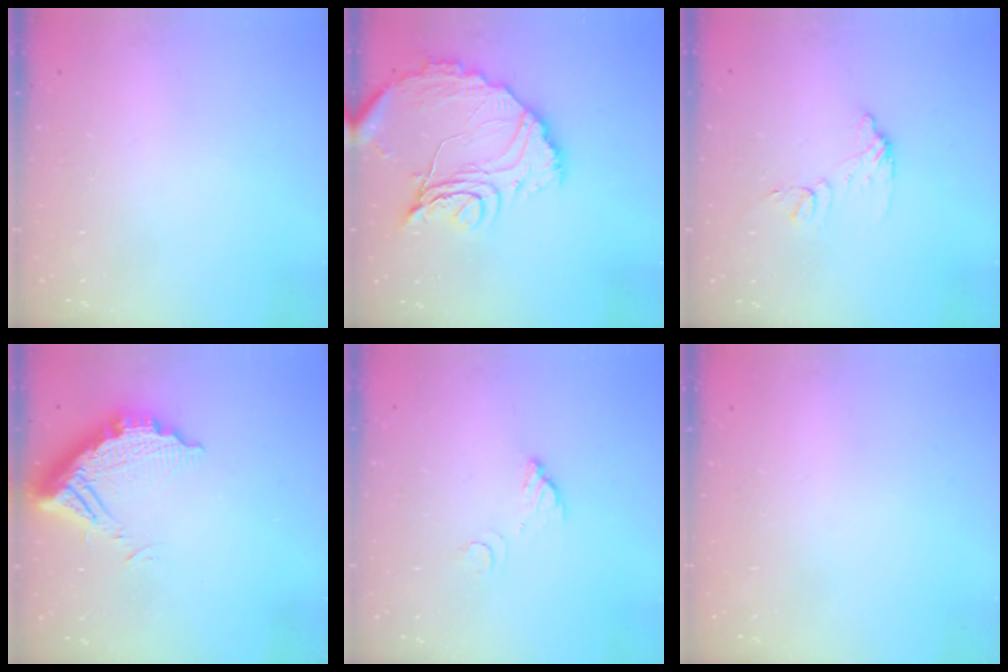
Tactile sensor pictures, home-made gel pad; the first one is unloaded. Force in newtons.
{"total": 17.1, "press": 17.0, "slide": 1.8}
{"total": 8.1, "press": 8.1, "slide": 0.1}
{"total": 13.1, "press": 13.1, "slide": 1.2}
{"total": 3.5, "press": 3.5, "slide": 0.3}
{"total": 0.0}